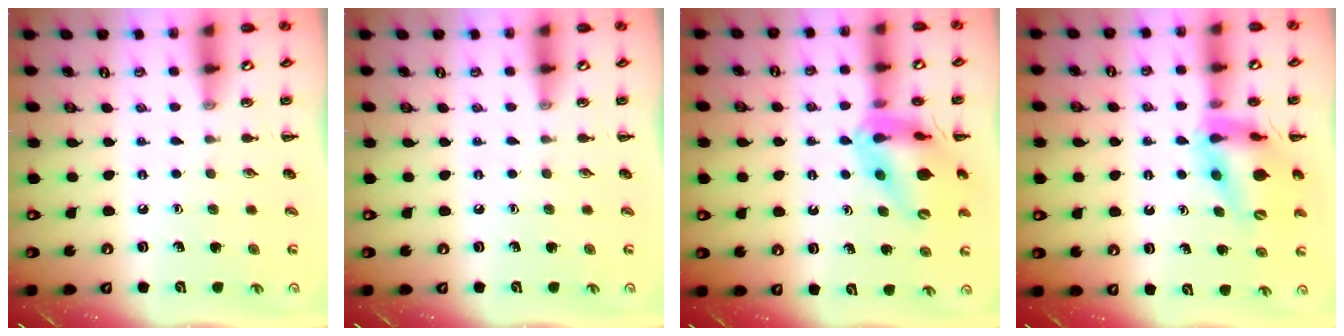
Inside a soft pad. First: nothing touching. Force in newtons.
{"total": 0.0}
{"total": 15.4, "press": 15.1, "slide": 3.0}
{"total": 14.8, "press": 14.3, "slide": 3.5}